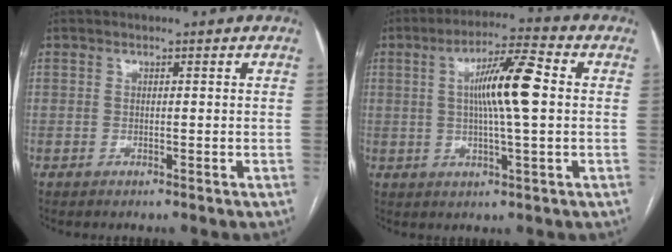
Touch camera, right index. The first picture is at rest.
{"total": 10.1, "force": [1.2, 0.6, 10.0], "torque": [-0.175, 0.011, 0.019]}